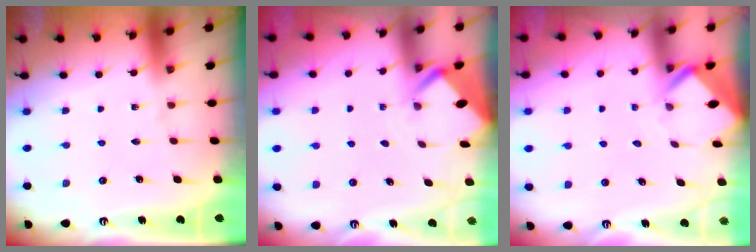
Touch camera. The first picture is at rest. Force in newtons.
{"total": 2.5, "press": 2.5, "slide": 0.2}
{"total": 3.0, "press": 3.0, "slide": 0.3}